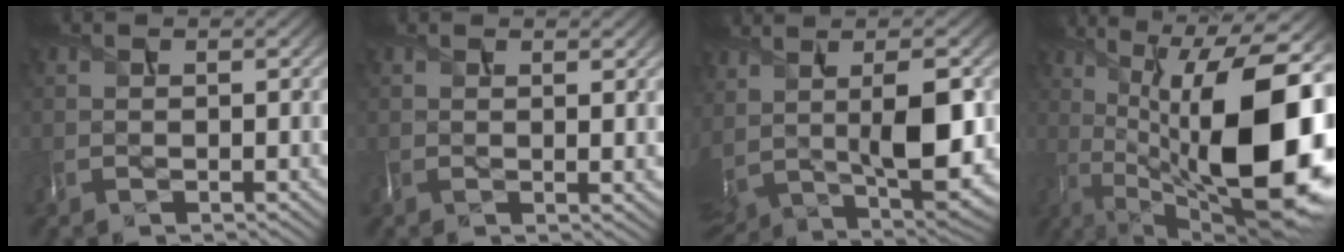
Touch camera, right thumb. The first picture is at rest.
{"total": 1.9, "force": [0.6, 0.4, 1.8], "torque": [-0.033, 0.001, 0.011]}
{"total": 12.7, "force": [2.0, 5.9, 11.0], "torque": [-0.224, -0.009, 0.061]}
{"total": 20.0, "force": [-0.5, 8.0, 18.3], "torque": [-0.252, 0.014, -0.010]}